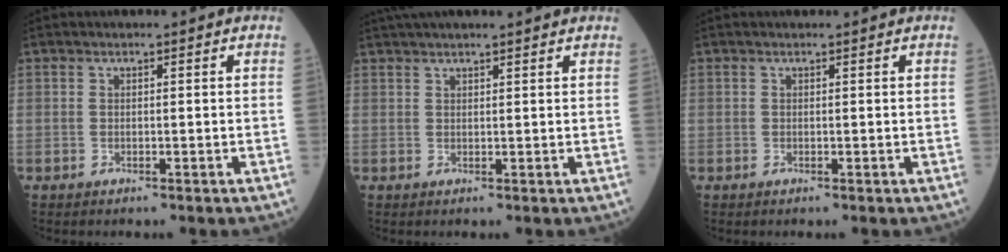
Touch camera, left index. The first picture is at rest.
{"total": 8.1, "force": [7.2, 0.4, 3.7], "torque": [-0.055, 0.033, 0.096]}
{"total": 1.1, "force": [1.1, 0.0, 0.3], "torque": [-0.010, 0.010, 0.016]}